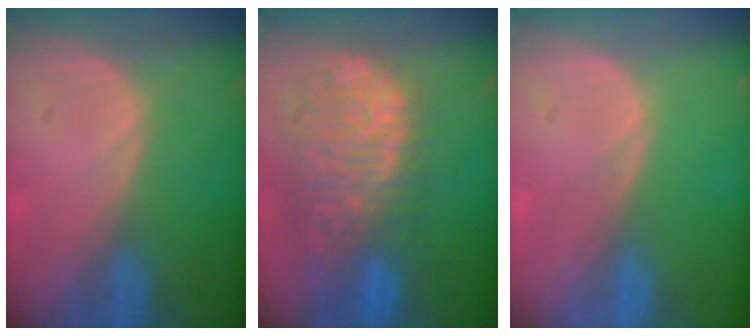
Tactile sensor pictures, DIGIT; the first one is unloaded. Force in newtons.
{"total": 12.2, "press": 10.1, "slide": 6.9}
{"total": 0.0}